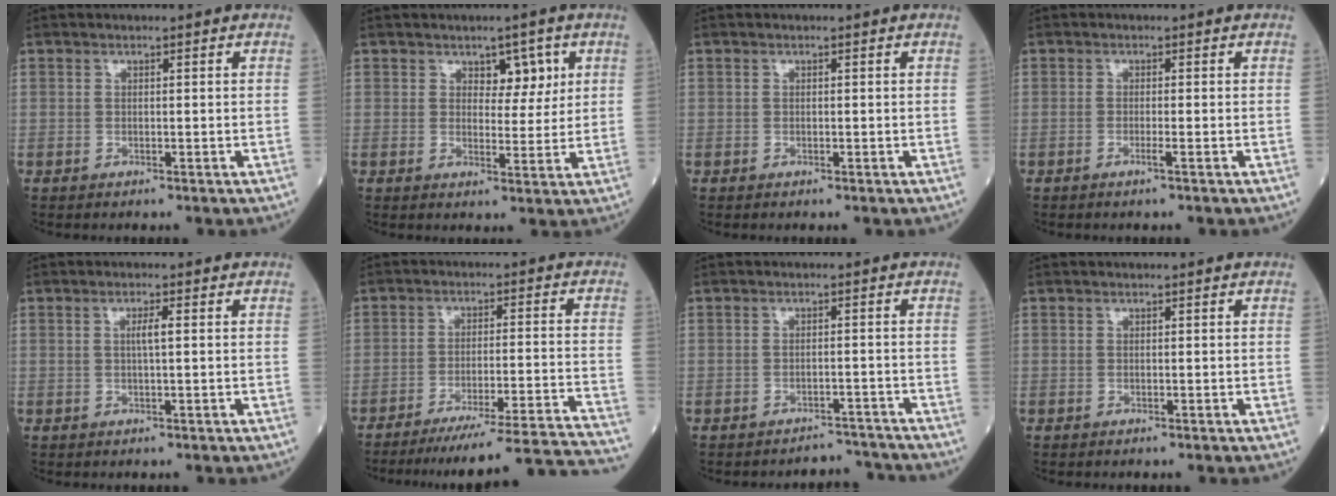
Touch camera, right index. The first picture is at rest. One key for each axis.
{"total": 4.2, "fx": 2.0, "fy": 2.4, "fz": 2.9, "tx": -0.030, "ty": 0.004, "tz": 0.029}
{"total": 0.0}
{"total": 1.0, "fx": -0.5, "fy": -0.2, "fz": 0.9, "tx": -0.018, "ty": 0.001, "tz": -0.008}
{"total": 1.8, "fx": 0.3, "fy": 0.0, "fz": 1.8, "tx": -0.033, "ty": 0.002, "tz": 0.002}
{"total": 23.5, "fx": -22.2, "fy": -2.4, "fz": 7.3, "tx": -0.046, "ty": -0.028, "tz": -0.295}
{"total": 3.3, "fx": -3.0, "fy": 0.3, "fz": -1.3, "tx": 0.027, "ty": 0.012, "tz": -0.038}
{"total": 0.0}